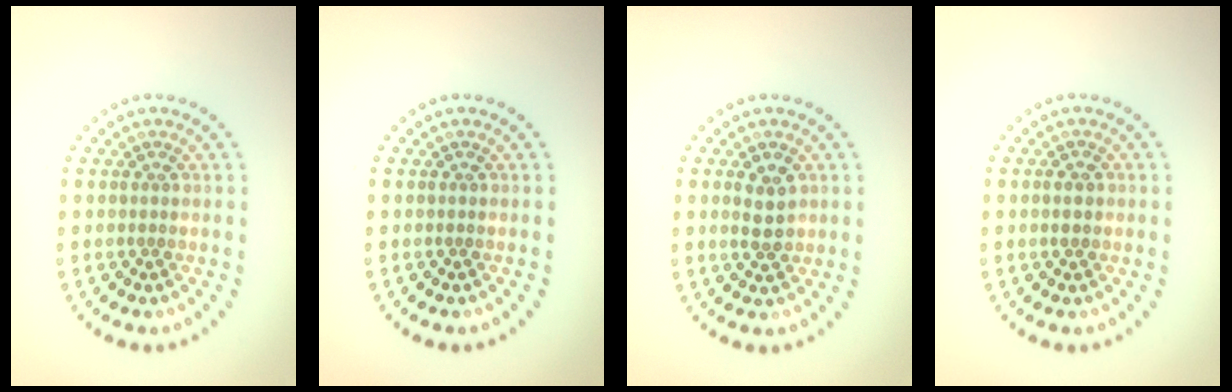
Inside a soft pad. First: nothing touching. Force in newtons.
{"total": 0.0}
{"total": 2.4, "press": 2.4, "slide": 0.3}
{"total": 1.6, "press": 1.6, "slide": 0.2}